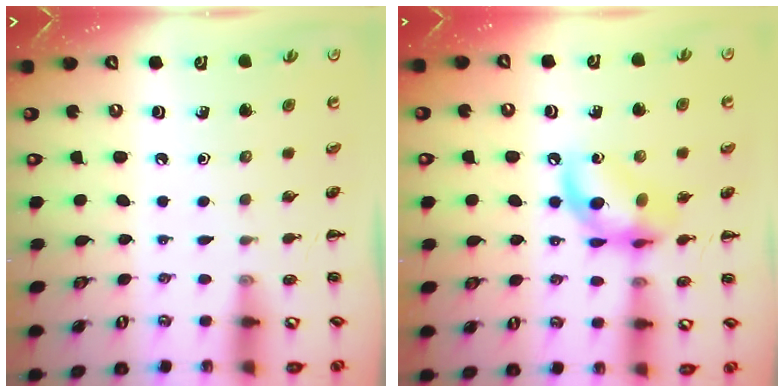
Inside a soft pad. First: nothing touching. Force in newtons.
{"total": 12.7, "press": 12.4, "slide": 2.8}